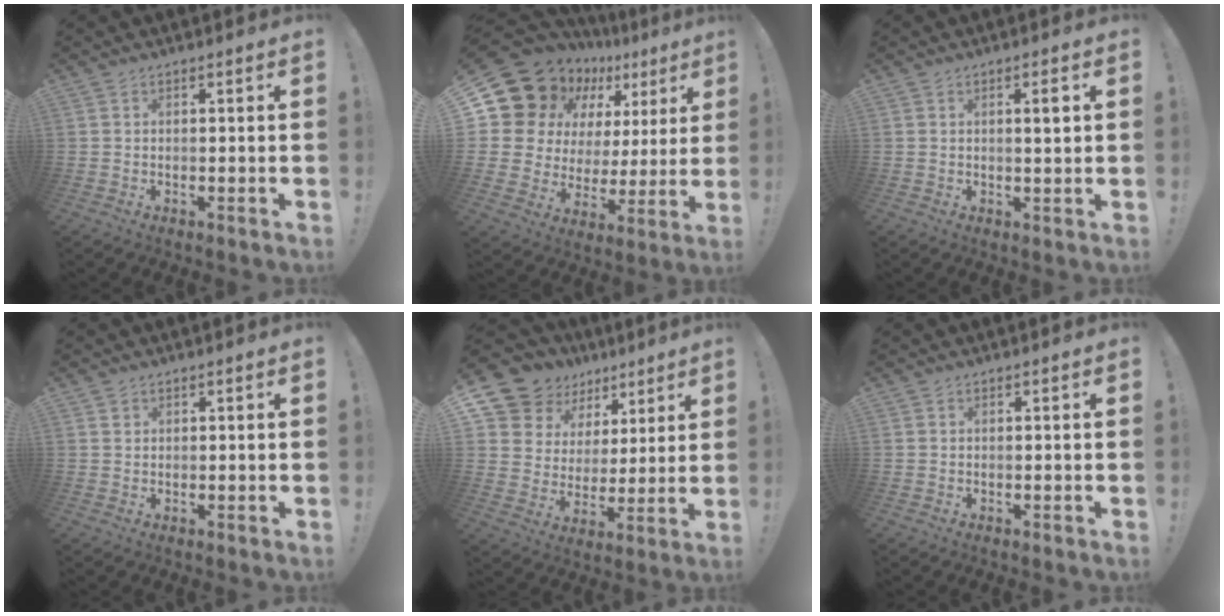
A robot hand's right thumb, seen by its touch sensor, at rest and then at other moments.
{"total": 16.3, "force": [11.4, 9.6, 6.4], "torque": [-0.100, -0.096, 0.229]}
{"total": 2.9, "force": [0.6, 0.3, 2.8], "torque": [-0.033, -0.008, 0.002]}
{"total": 1.0, "force": [0.6, 0.7, 0.2], "torque": [0.003, -0.002, 0.010]}
{"total": 12.8, "force": [8.7, 8.9, 3.0], "torque": [-0.058, -0.062, 0.175]}
{"total": 0.0}